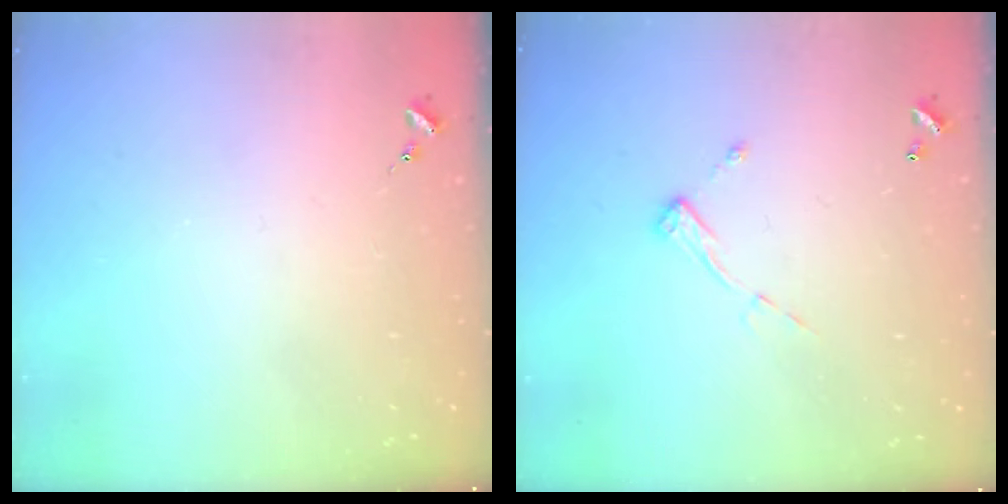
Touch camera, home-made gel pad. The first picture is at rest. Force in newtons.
{"total": 6.7, "press": 6.7, "slide": 0.3}